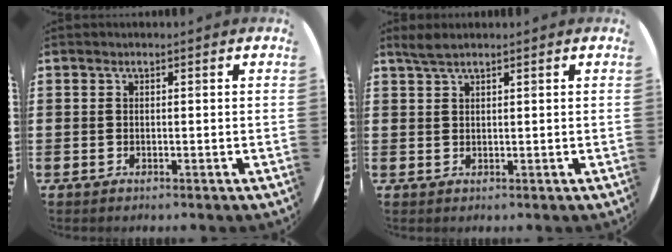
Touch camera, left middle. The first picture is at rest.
{"total": 1.8, "force": [1.5, 0.2, 1.0], "torque": [-0.020, 0.003, 0.026]}